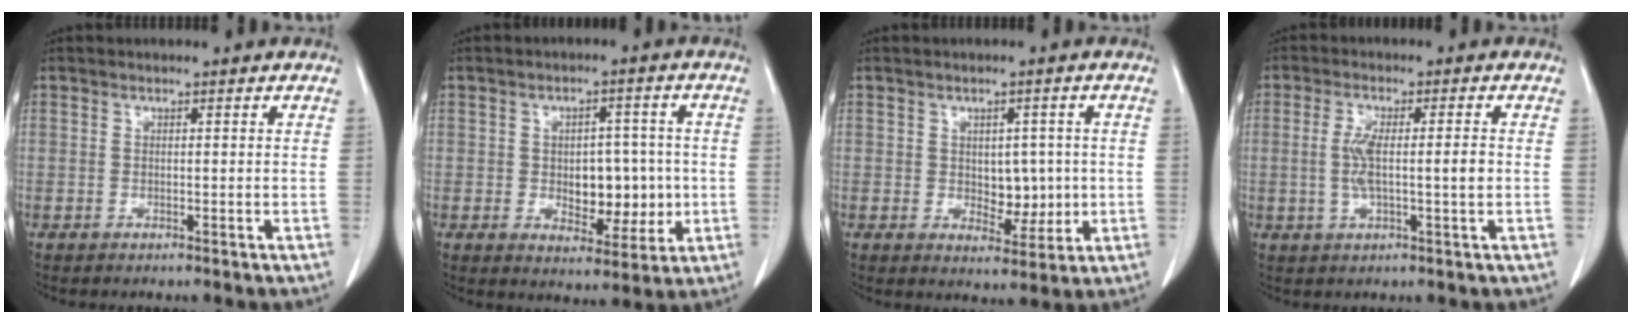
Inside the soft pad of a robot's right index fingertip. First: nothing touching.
{"total": 8.8, "force": [-0.6, 5.1, 7.1], "torque": [-0.096, 0.012, 0.002]}
{"total": 5.9, "force": [0.0, 3.7, 4.6], "torque": [-0.060, 0.005, 0.014]}
{"total": 6.4, "force": [-0.3, 1.2, 6.3], "torque": [-0.126, 0.006, -0.004]}